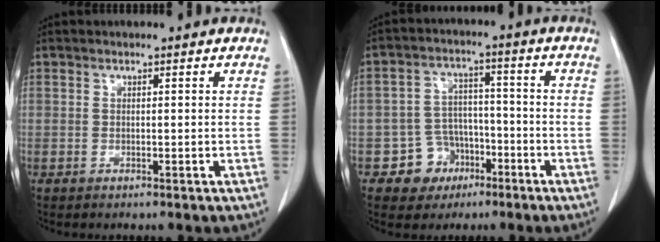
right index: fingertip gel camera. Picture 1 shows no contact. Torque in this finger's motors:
{"motor_torque": [-0.25, 0.02, -0.45, -0.21]}